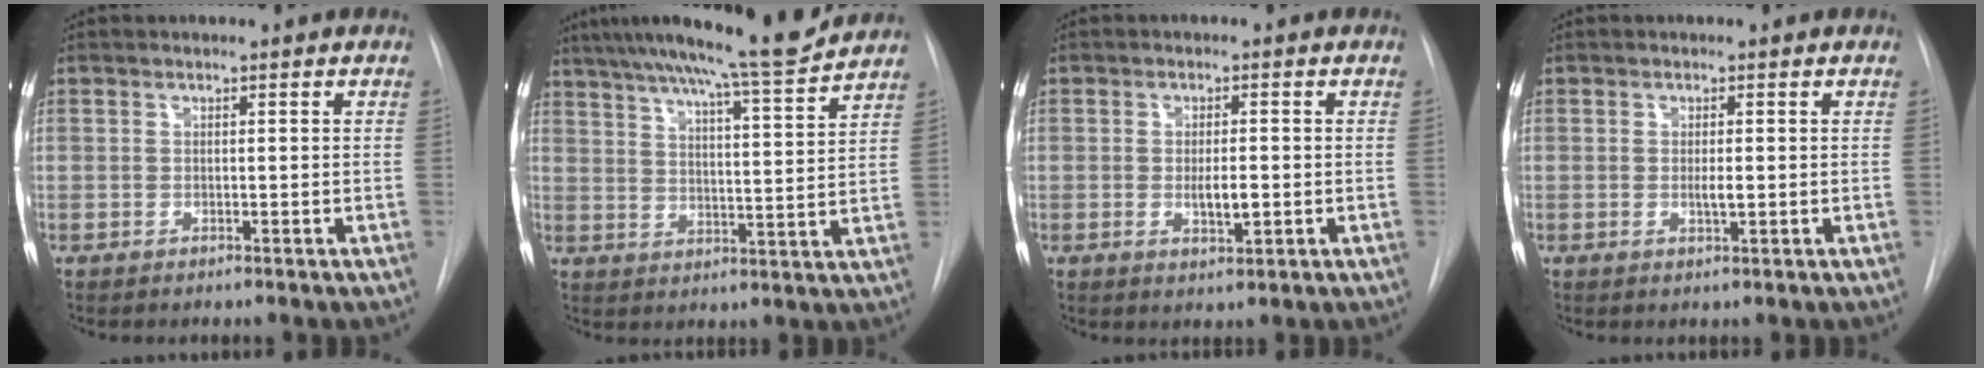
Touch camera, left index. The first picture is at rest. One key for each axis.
{"total": 16.4, "fx": 14.4, "fy": -0.7, "fz": 7.8, "tx": -0.123, "ty": -0.013, "tz": 0.203}
{"total": 3.6, "fx": -0.5, "fy": 1.1, "fz": 3.4, "tx": -0.058, "ty": -0.002, "tz": -0.005}
{"total": 1.7, "fx": -0.1, "fy": 0.3, "fz": 1.6, "tx": -0.031, "ty": -0.001, "tz": -0.001}